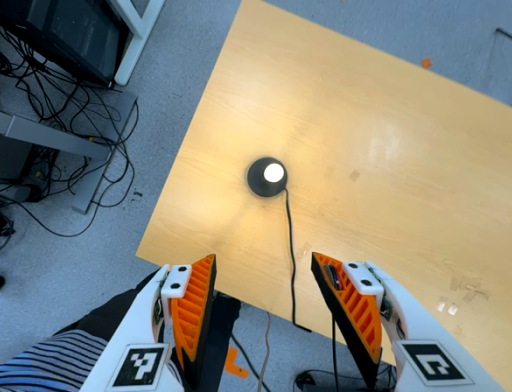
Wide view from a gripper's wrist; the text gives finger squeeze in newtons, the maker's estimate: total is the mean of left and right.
{"total": 0.0}